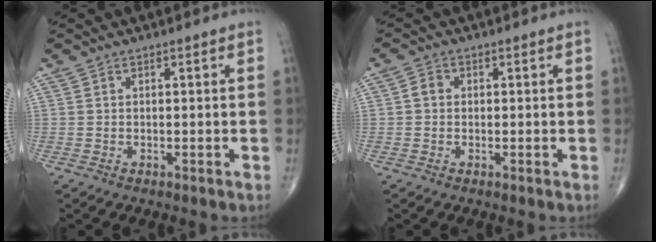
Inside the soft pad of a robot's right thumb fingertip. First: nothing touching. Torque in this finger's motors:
{"motor_torque": [-0.05, 0.04, 0.06, 0.00, 0.00]}